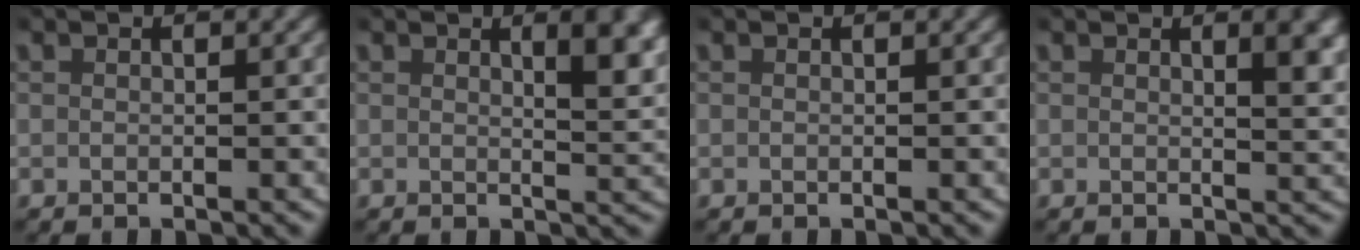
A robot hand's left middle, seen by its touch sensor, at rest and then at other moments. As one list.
[{"total": 3.4, "force": [1.6, 0.6, 3.0], "torque": [-0.033, -0.007, 0.025]}, {"total": 0.0}, {"total": 2.6, "force": [1.2, 0.3, 2.2], "torque": [-0.025, -0.004, 0.019]}]